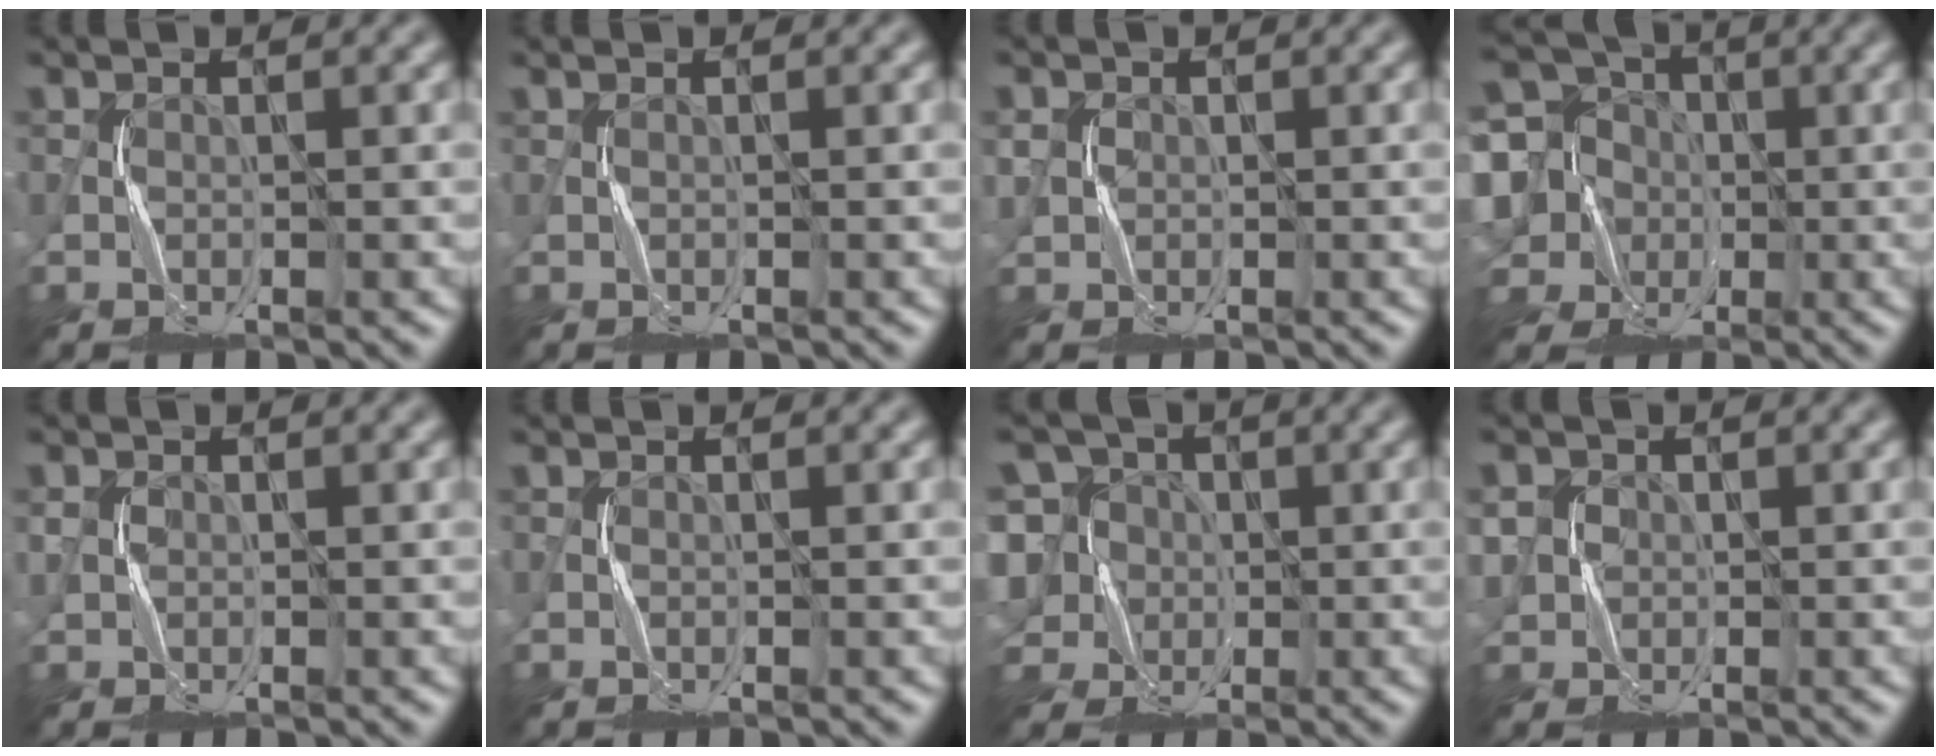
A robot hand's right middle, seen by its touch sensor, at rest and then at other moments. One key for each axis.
{"total": 0.0}
{"total": 1.8, "fx": 0.2, "fy": 1.6, "fz": 0.6, "tx": -0.014, "ty": 0.000, "tz": 0.002}
{"total": 12.0, "fx": 1.0, "fy": 10.8, "fz": 5.2, "tx": -0.157, "ty": 0.038, "tz": -0.018}
{"total": 1.4, "fx": 0.2, "fy": 1.3, "fz": 0.5, "tx": -0.011, "ty": 0.001, "tz": 0.001}
{"total": 0.0}
{"total": 10.5, "fx": 1.7, "fy": 9.4, "fz": 4.3, "tx": -0.112, "ty": 0.036, "tz": 0.005}
{"total": 4.1, "fx": 0.4, "fy": 3.8, "fz": 1.4, "tx": -0.037, "ty": 0.019, "tz": -0.005}